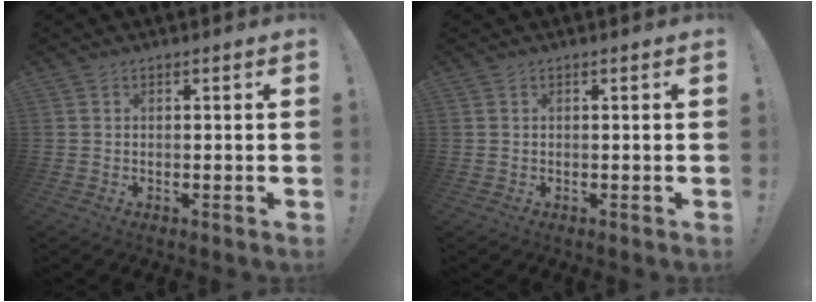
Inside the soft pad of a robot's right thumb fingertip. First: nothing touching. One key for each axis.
{"total": 0.0}